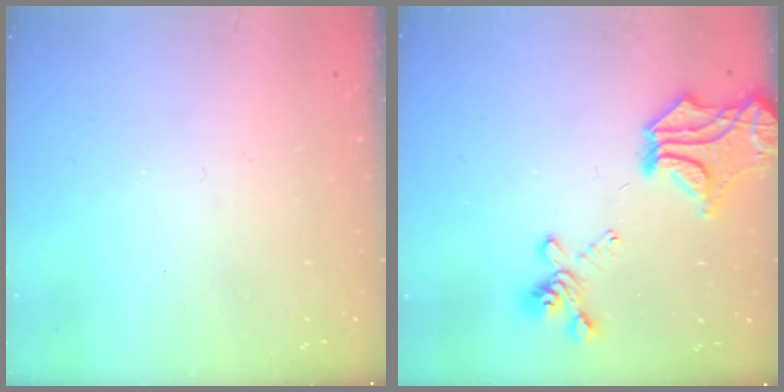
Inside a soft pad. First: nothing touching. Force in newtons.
{"total": 7.0, "press": 6.5, "slide": 2.6}